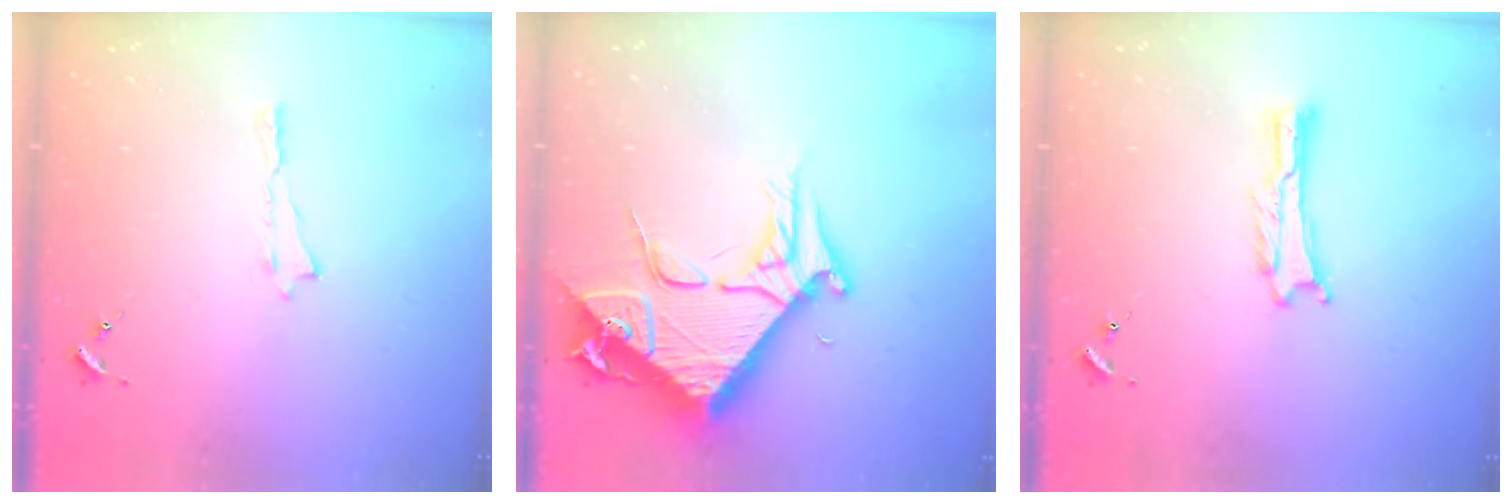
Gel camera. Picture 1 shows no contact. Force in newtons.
{"total": 10.5, "press": 10.5, "slide": 1.0}
{"total": 0.0}